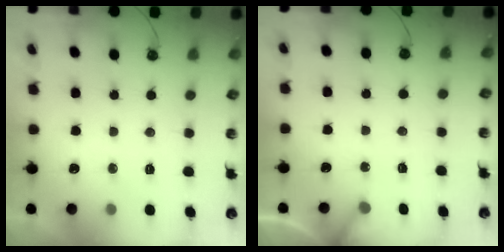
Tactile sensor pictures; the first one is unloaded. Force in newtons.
{"total": 5.0, "press": 4.9, "slide": 0.4}